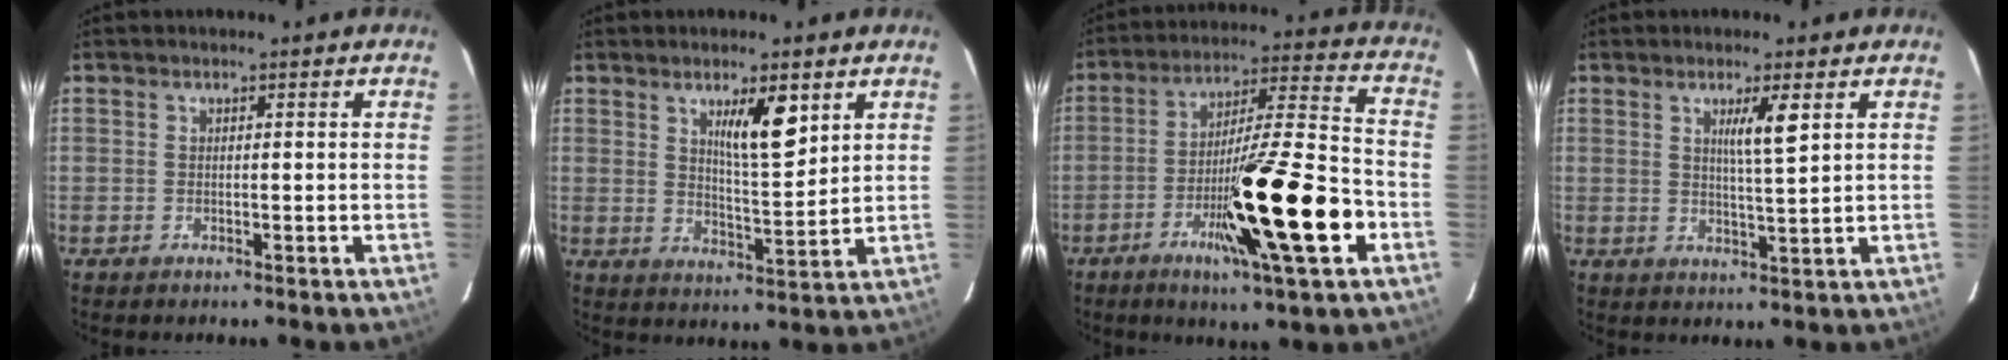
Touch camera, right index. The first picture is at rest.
{"total": 7.1, "force": [3.6, 1.2, 6.0], "torque": [-0.100, -0.008, 0.063]}
{"total": 18.8, "force": [-6.9, 0.2, 17.5], "torque": [-0.286, -0.016, -0.113]}
{"total": 4.2, "force": [1.8, -0.3, 3.8], "torque": [-0.068, -0.006, 0.032]}